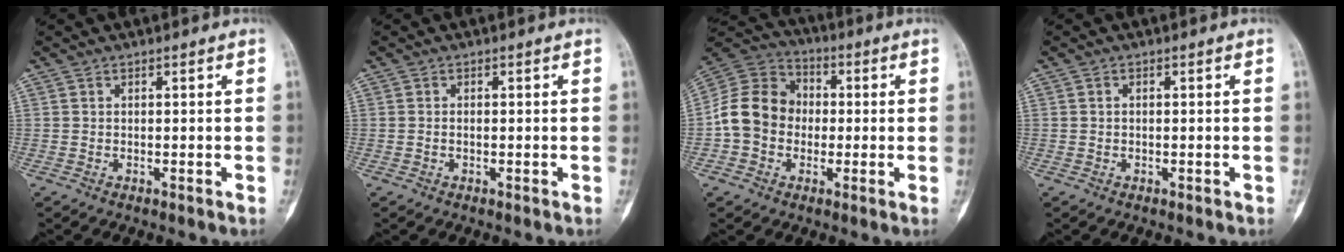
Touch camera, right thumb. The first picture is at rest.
{"total": 0.8, "force": [-0.2, 0.5, 0.6], "torque": [-0.010, 0.003, -0.006]}
{"total": 12.9, "force": [-1.3, 10.9, 6.9], "torque": [-0.108, 0.035, -0.035]}
{"total": 0.8, "force": [-0.1, 0.7, 0.4], "torque": [-0.002, 0.002, -0.004]}